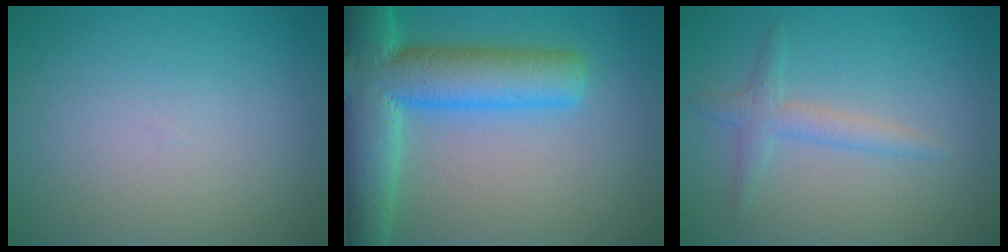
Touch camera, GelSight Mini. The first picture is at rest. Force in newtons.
{"total": 10.3, "press": 10.3, "slide": 0.5}
{"total": 2.0, "press": 2.0, "slide": 0.1}